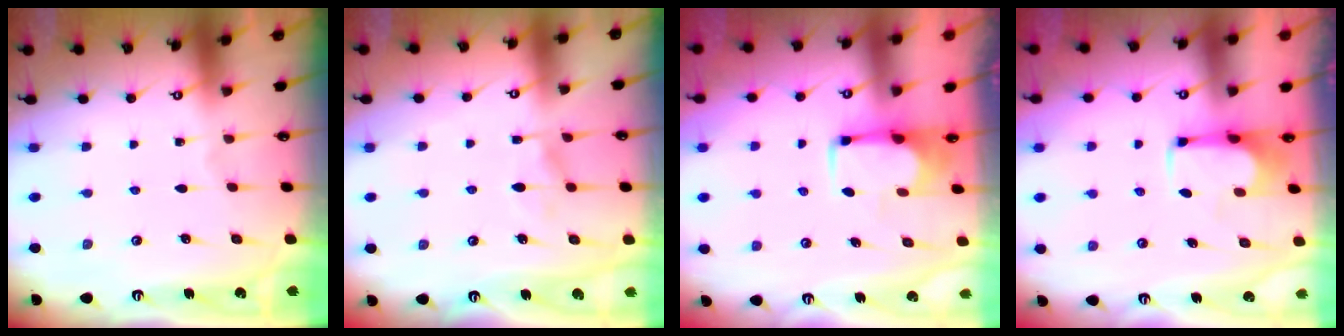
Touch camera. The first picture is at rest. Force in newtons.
{"total": 7.0, "press": 6.9, "slide": 0.6}
{"total": 1.9, "press": 1.6, "slide": 1.0}
{"total": 3.7, "press": 3.6, "slide": 1.0}